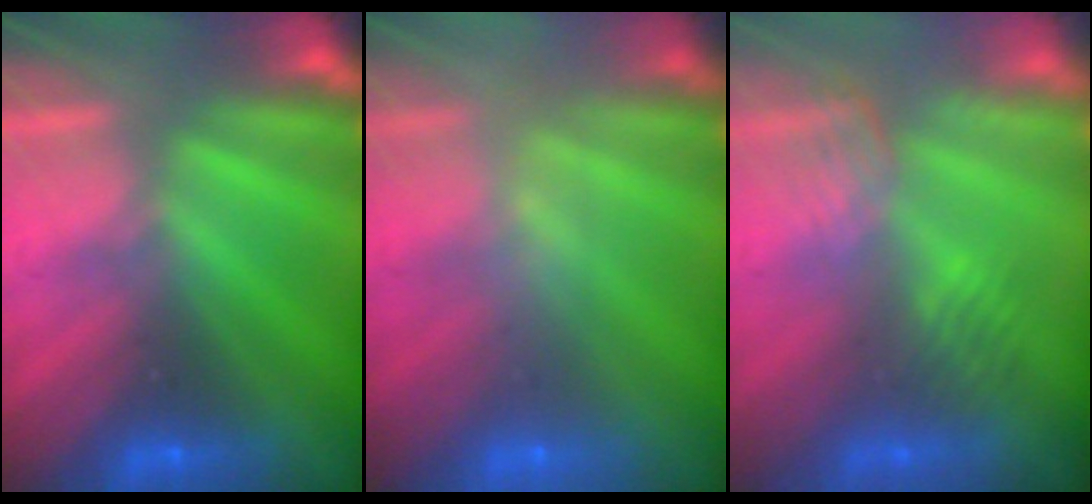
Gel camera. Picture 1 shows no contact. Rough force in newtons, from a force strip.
{"total": 2.3}
{"total": 2.5}